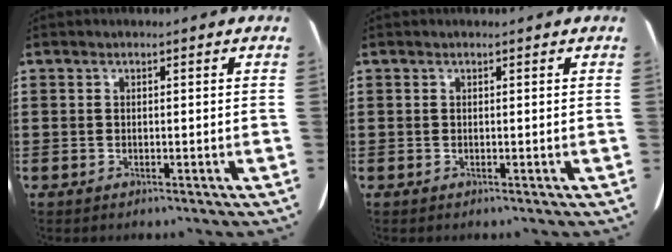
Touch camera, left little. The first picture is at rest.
{"total": 0.0}